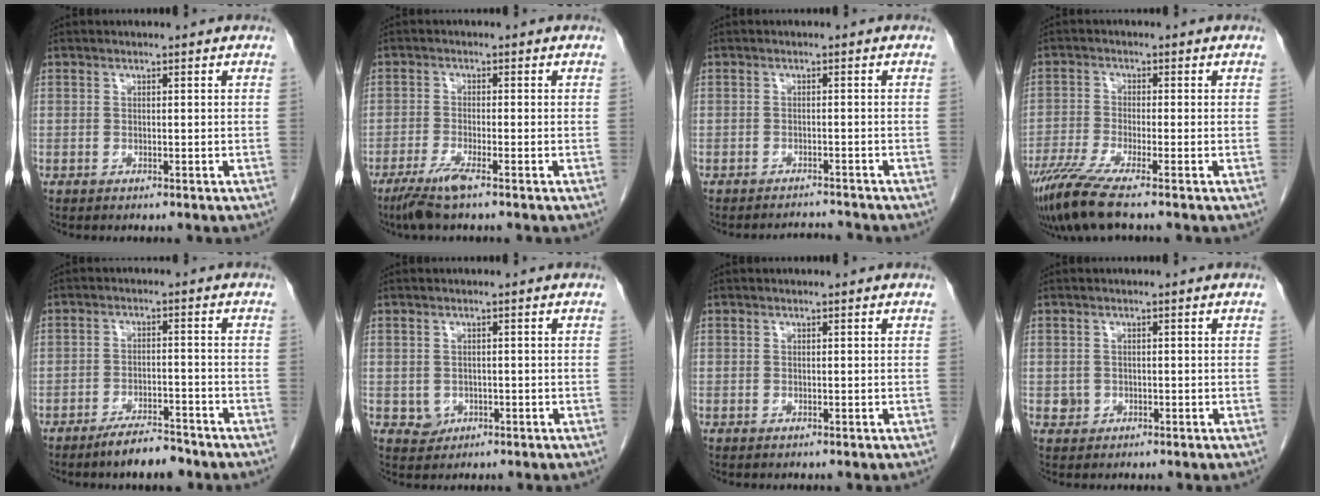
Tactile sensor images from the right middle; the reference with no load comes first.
{"total": 4.5, "force": [-3.0, -0.1, 3.3], "torque": [-0.071, -0.014, -0.062]}
{"total": 3.3, "force": [-3.2, -0.6, -0.3], "torque": [0.006, -0.007, -0.048]}
{"total": 7.0, "force": [-5.3, -0.8, 4.4], "torque": [-0.082, -0.024, -0.101]}
{"total": 5.5, "force": [-4.6, 1.0, 2.9], "torque": [-0.049, -0.003, -0.081]}
{"total": 2.0, "force": [-0.5, 1.8, 0.7], "torque": [-0.009, 0.003, 0.001]}
{"total": 0.0}
{"total": 1.2, "force": [-0.3, 1.2, 0.2], "torque": [0.000, 0.004, -0.002]}